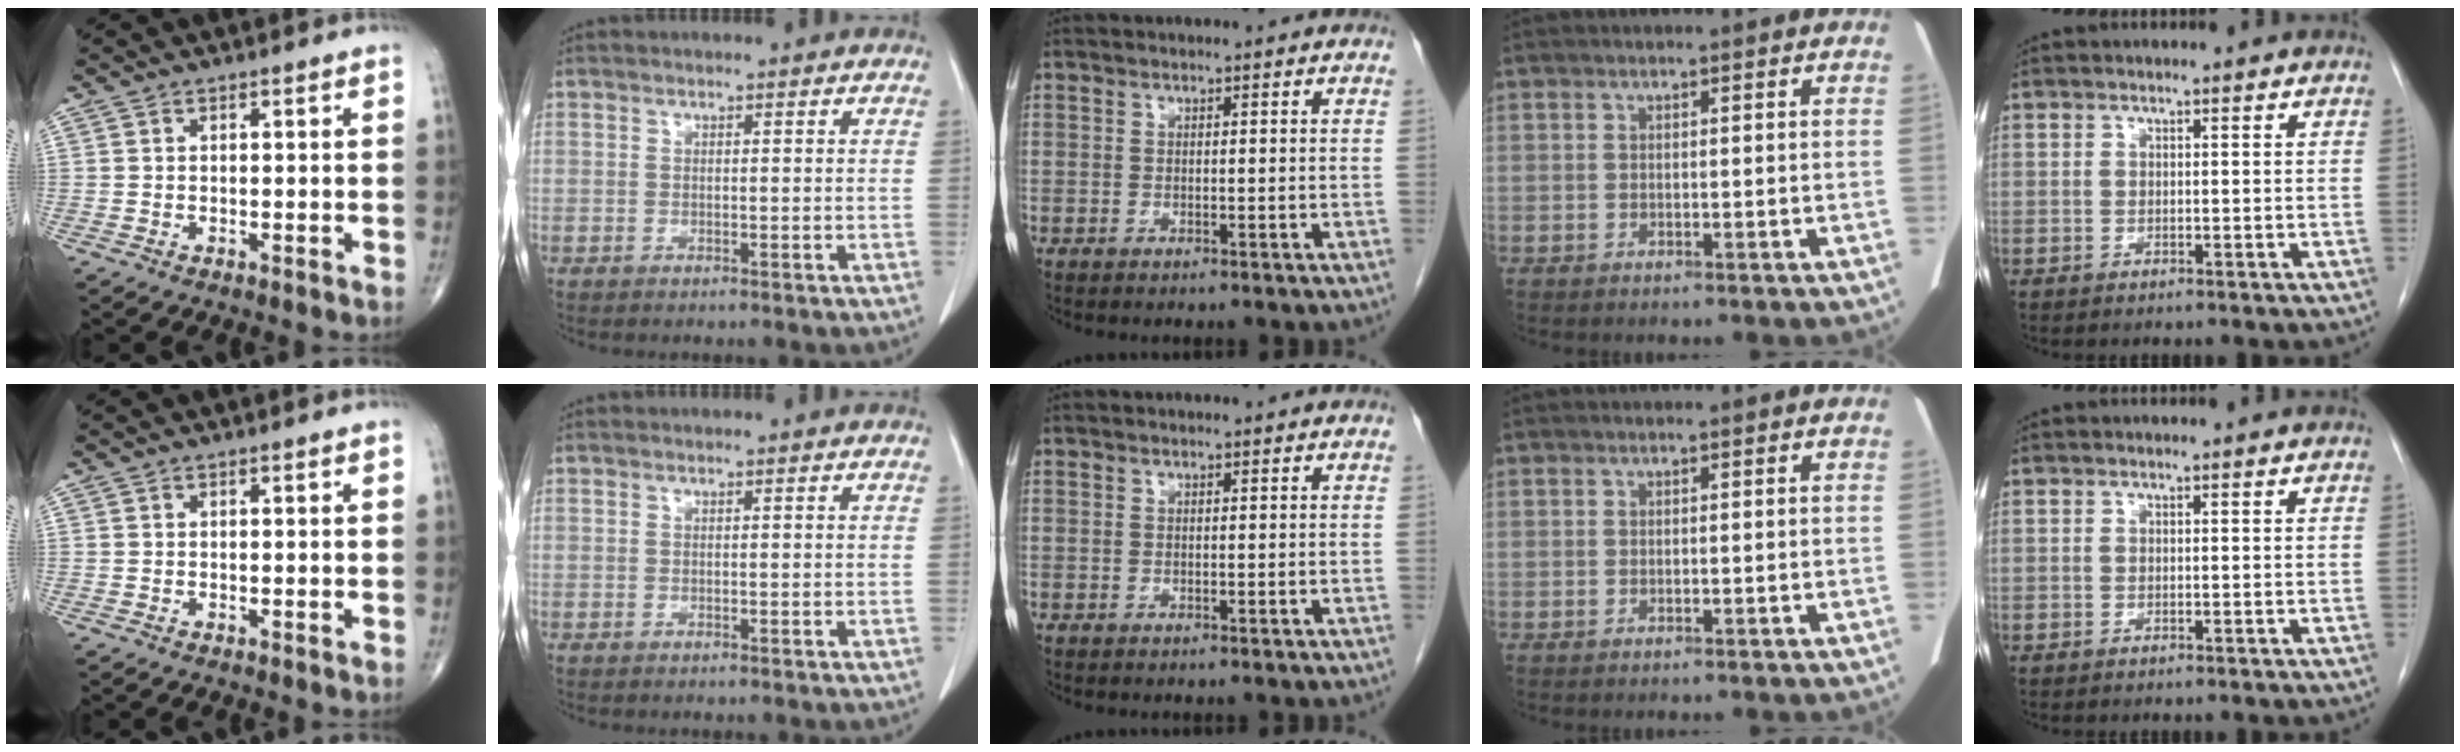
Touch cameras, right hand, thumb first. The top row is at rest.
{}